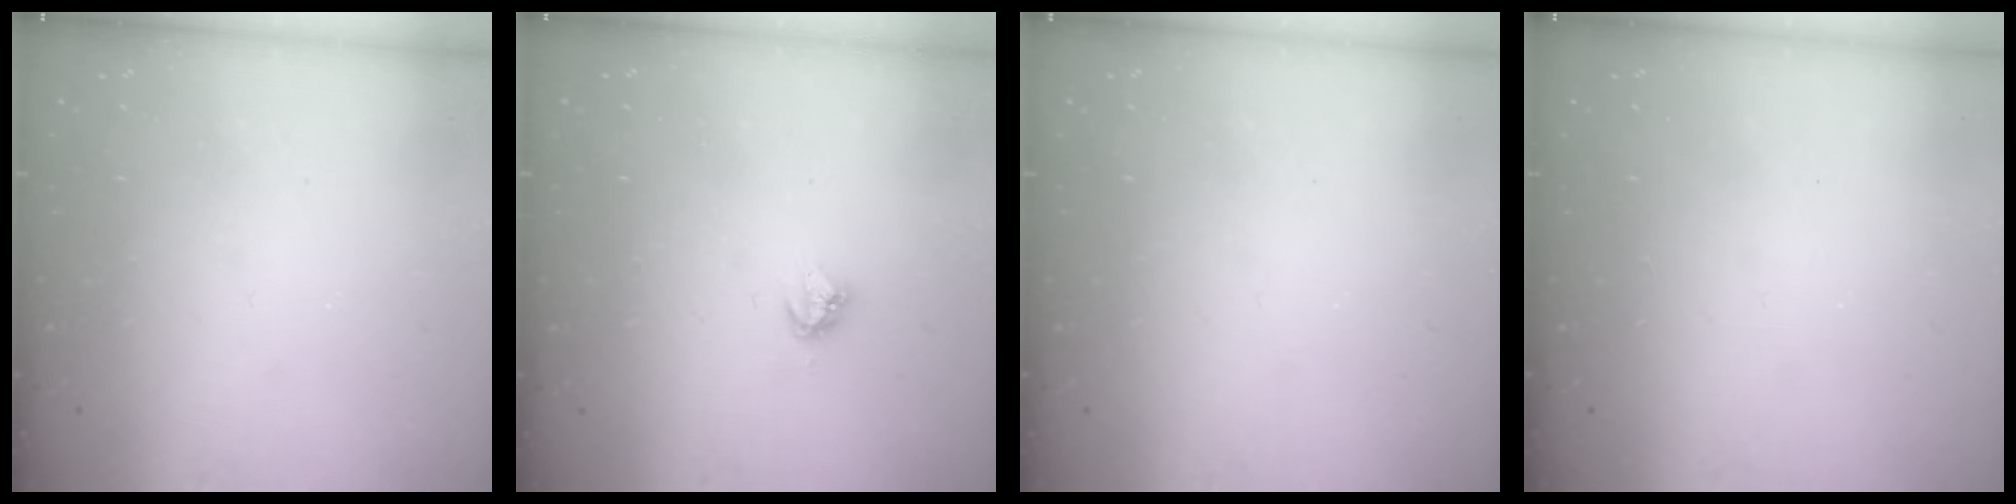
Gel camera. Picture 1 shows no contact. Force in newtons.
{"total": 4.0, "press": 3.9, "slide": 0.5}
{"total": 0.0}
{"total": 0.0}